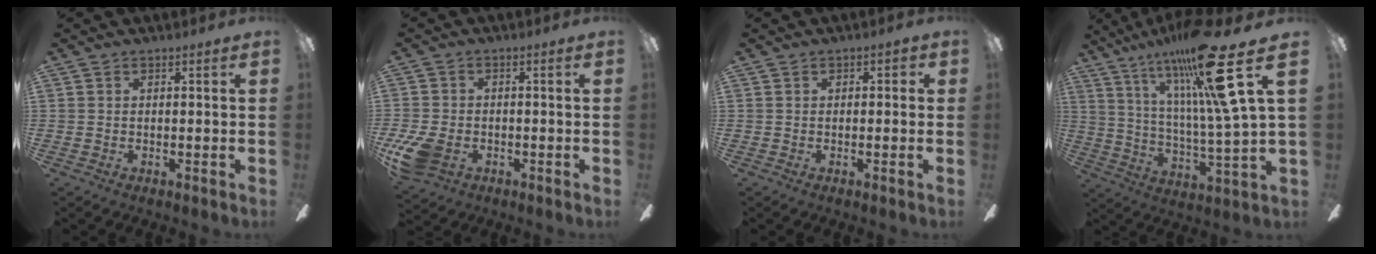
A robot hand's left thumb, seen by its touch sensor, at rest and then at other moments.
{"total": 8.6, "force": [-3.5, 5.7, 5.4], "torque": [-0.130, 0.006, -0.064]}
{"total": 1.2, "force": [-0.5, 0.9, 0.6], "torque": [-0.009, 0.005, -0.009]}
{"total": 26.0, "force": [14.8, 4.2, 21.0], "torque": [-0.341, -0.074, 0.223]}